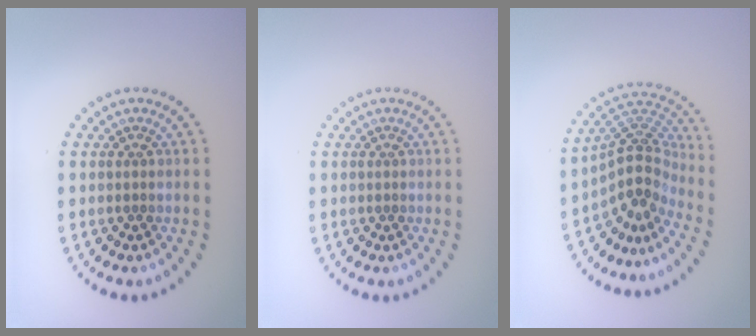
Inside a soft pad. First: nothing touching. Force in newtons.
{"total": 0.0}
{"total": 4.2, "press": 2.8, "slide": 3.1}